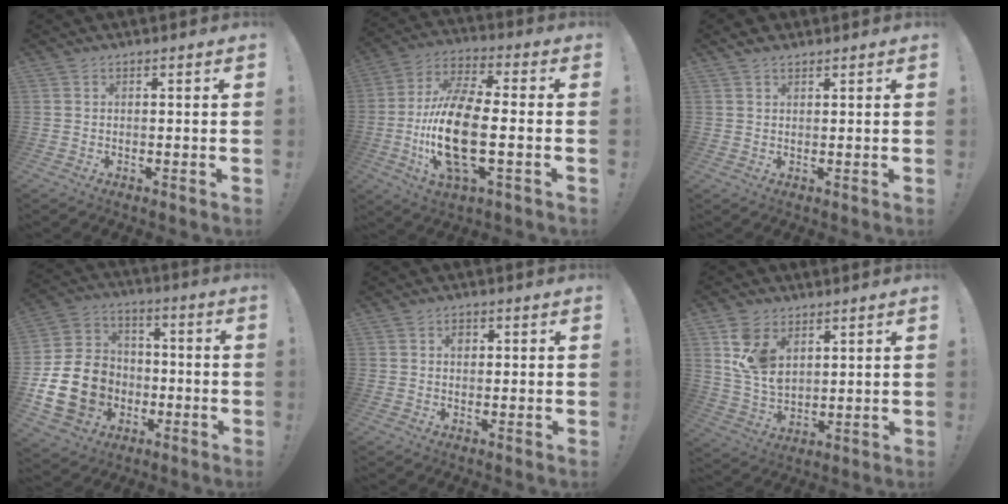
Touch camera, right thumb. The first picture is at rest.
{"total": 19.3, "force": [-3.4, 7.8, 17.3], "torque": [-0.365, -0.003, -0.058]}
{"total": 2.2, "force": [1.8, 0.8, 1.0], "torque": [-0.005, -0.011, 0.031]}
{"total": 19.1, "force": [-5.0, 15.6, 9.8], "torque": [-0.180, 0.034, -0.071]}
{"total": 1.7, "force": [0.4, 1.2, 1.0], "torque": [-0.008, 0.000, 0.004]}
{"total": 10.9, "force": [5.5, 7.1, 6.2], "torque": [-0.123, -0.019, 0.110]}